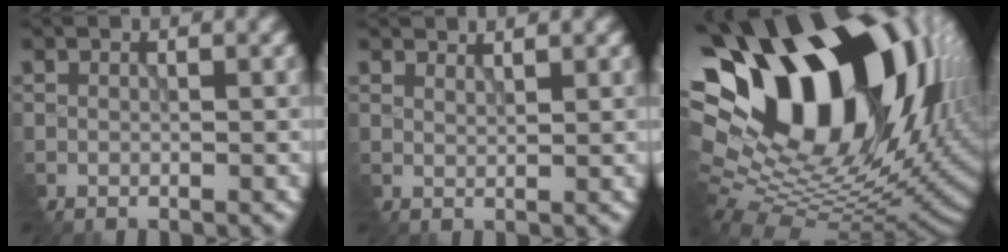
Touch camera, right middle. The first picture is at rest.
{"total": 2.2, "force": [2.1, 0.3, 0.3], "torque": [-0.004, 0.001, 0.031]}
{"total": 20.7, "force": [6.1, 12.4, 15.4], "torque": [-0.270, -0.009, 0.125]}